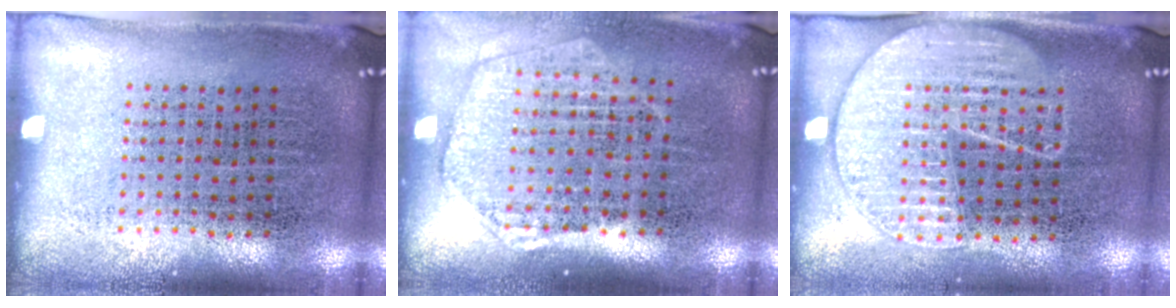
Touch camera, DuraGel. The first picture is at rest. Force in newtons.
{"total": 1.9, "press": 1.7, "slide": 0.8}
{"total": 1.8, "press": 1.6, "slide": 0.8}